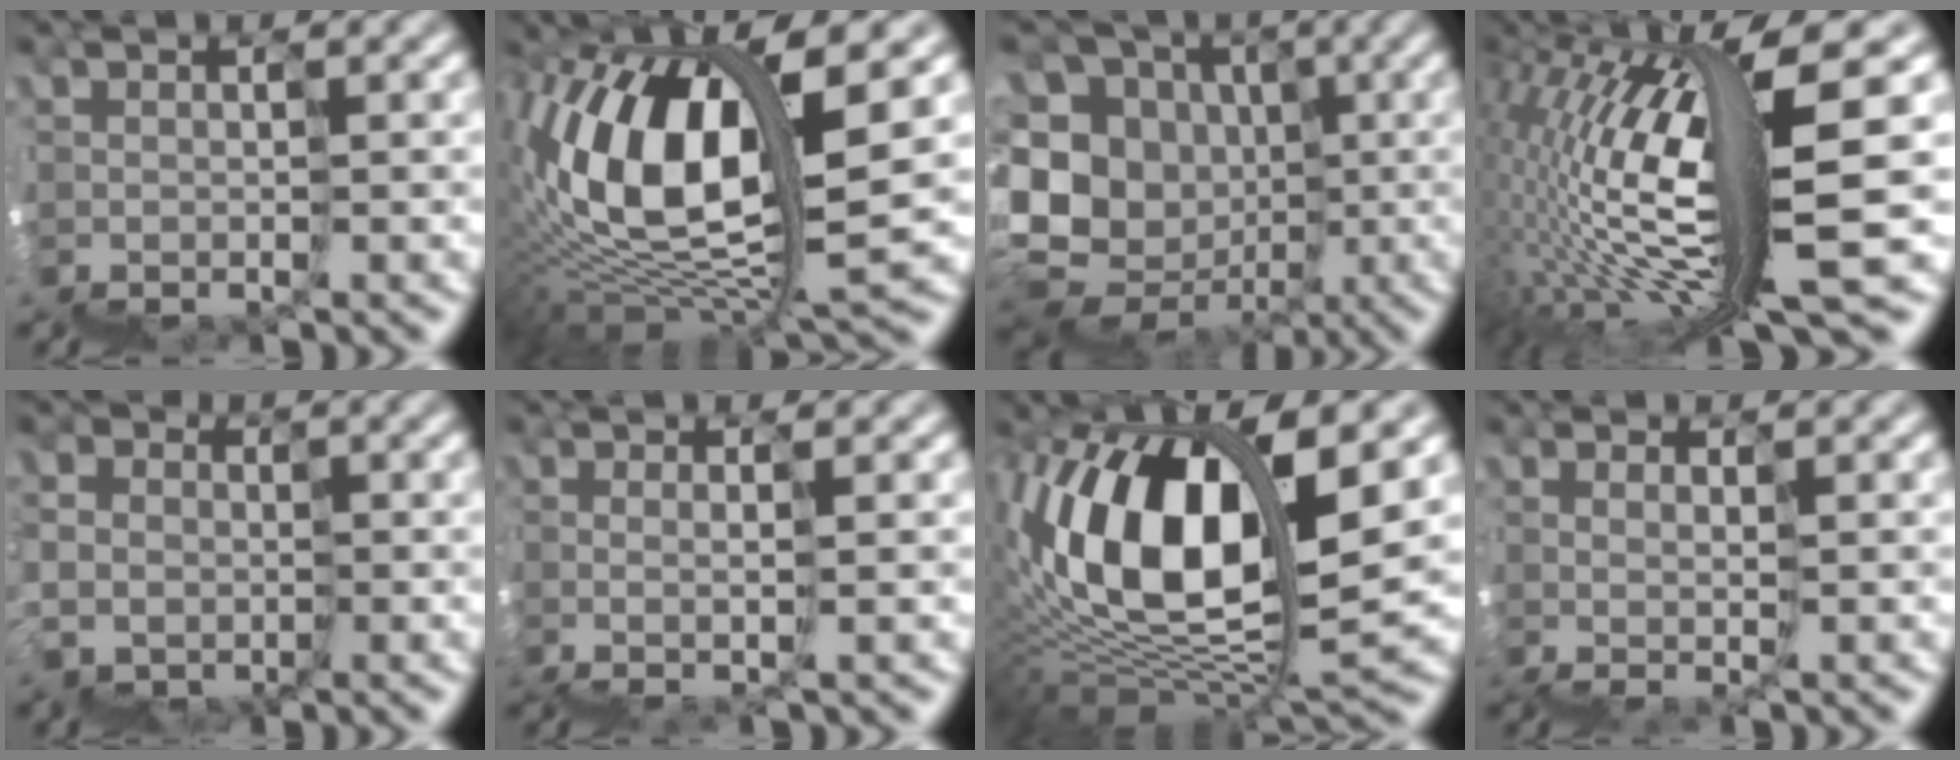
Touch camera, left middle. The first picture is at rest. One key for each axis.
{"total": 6.6, "fx": 2.8, "fy": 2.1, "fz": 5.6, "tx": -0.121, "ty": 0.017, "tz": 0.046}
{"total": 10.7, "fx": -2.0, "fy": 10.3, "fz": 2.1, "tx": -0.062, "ty": 0.031, "tz": -0.054}
{"total": 10.5, "fx": 0.9, "fy": 0.9, "fz": 10.4, "tx": -0.202, "ty": 0.022, "tz": 0.033}
{"total": 3.3, "fx": -0.4, "fy": 2.8, "fz": -1.7, "tx": 0.023, "ty": 0.001, "tz": -0.012}
{"total": 1.2, "fx": 0.7, "fy": -0.1, "fz": 0.9, "tx": 0.021, "ty": 0.023, "tz": 0.012}
{"total": 8.1, "fx": 2.7, "fy": 3.5, "fz": 6.8, "tx": -0.128, "ty": 0.019, "tz": 0.040}
{"total": 0.9, "fx": 0.5, "fy": -0.6, "fz": 0.4, "tx": 0.014, "ty": 0.013, "tz": 0.010}